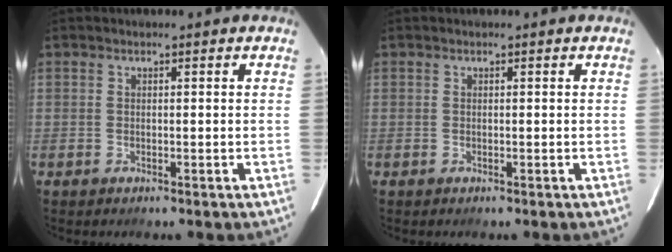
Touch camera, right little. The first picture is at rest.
{"total": 0.0}